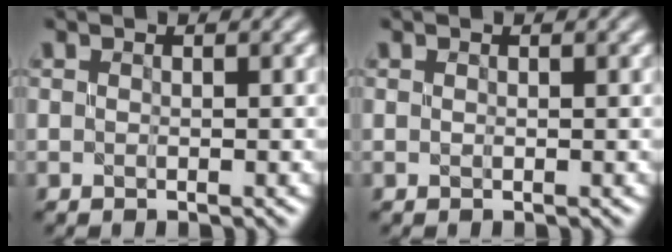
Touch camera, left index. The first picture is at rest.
{"total": 0.0}